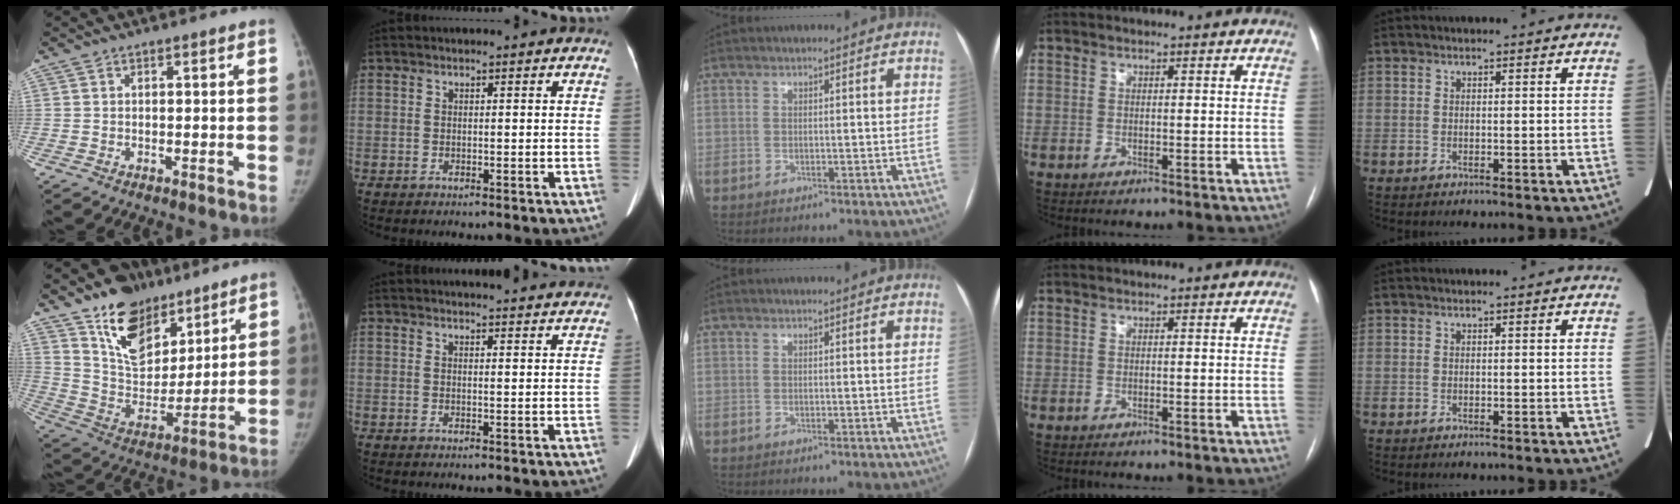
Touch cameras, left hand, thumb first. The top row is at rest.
{"thumb": {"total": 17.9, "force": [11.9, 10.5, 8.3], "torque": [-0.081, -0.068, 0.216]}, "index": {"total": 12.3, "force": [11.7, 1.2, 3.7], "torque": [-0.037, 0.014, 0.127]}}